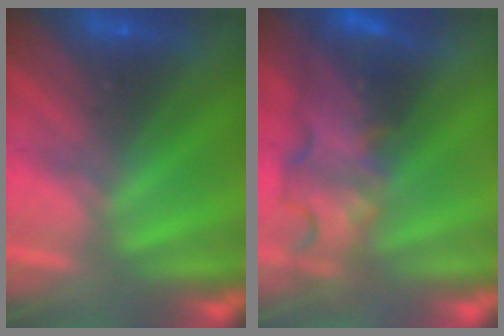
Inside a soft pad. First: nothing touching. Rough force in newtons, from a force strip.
{"total": 4.4}